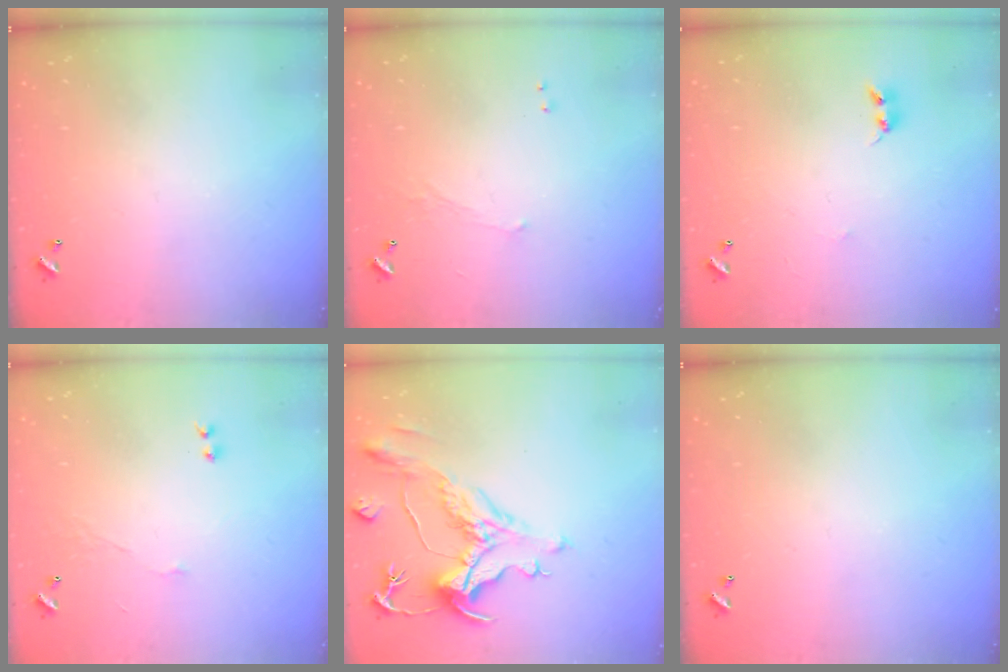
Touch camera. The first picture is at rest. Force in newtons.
{"total": 0.6, "press": 0.2, "slide": 0.5}
{"total": 2.5, "press": 2.5, "slide": 0.4}
{"total": 2.4, "press": 2.3, "slide": 0.6}
{"total": 1.9, "press": 0.9, "slide": 1.7}
{"total": 0.0}